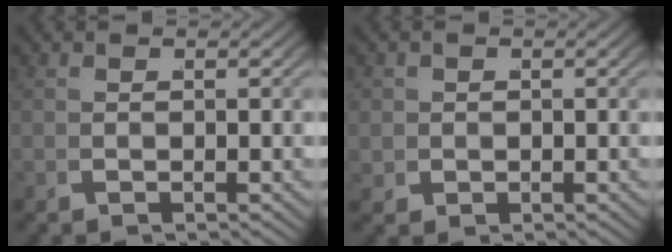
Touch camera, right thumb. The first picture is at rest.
{"total": 2.6, "force": [0.0, 2.3, 1.2], "torque": [-0.024, -0.011, 0.009]}